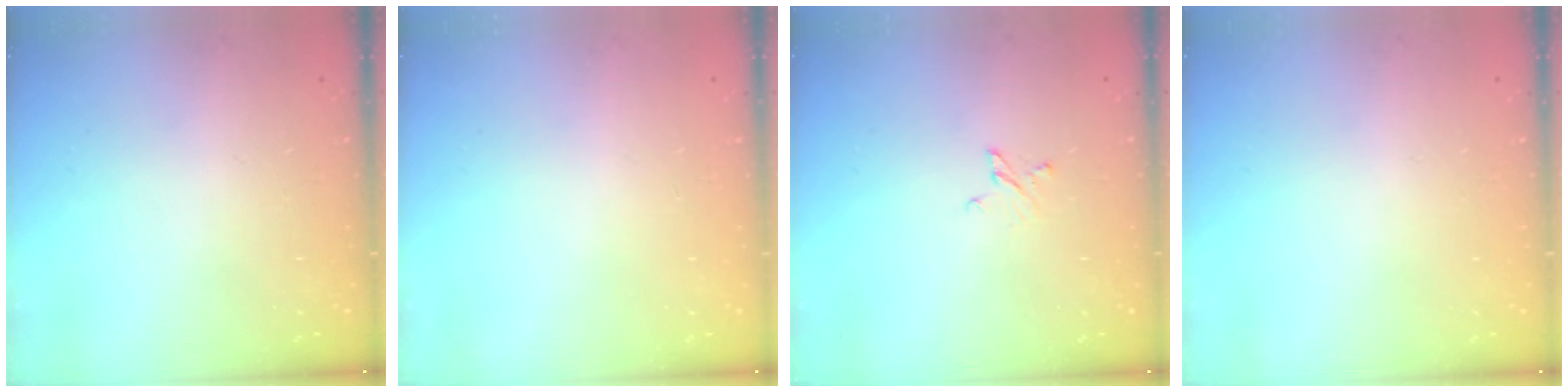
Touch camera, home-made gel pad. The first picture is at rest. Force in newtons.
{"total": 0.0}
{"total": 2.4, "press": 2.4, "slide": 0.2}
{"total": 0.0}